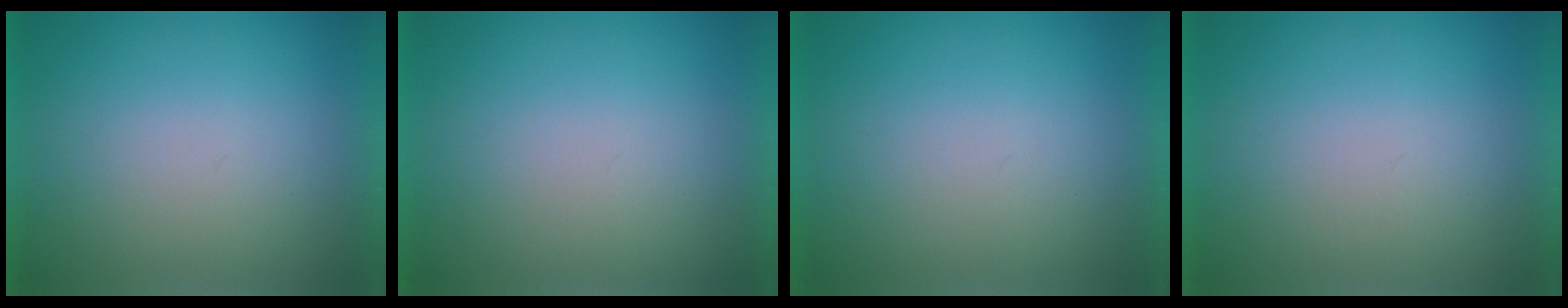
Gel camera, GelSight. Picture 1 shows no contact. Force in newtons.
{"total": 1.1}
{"total": 0.0}
{"total": 1.0}